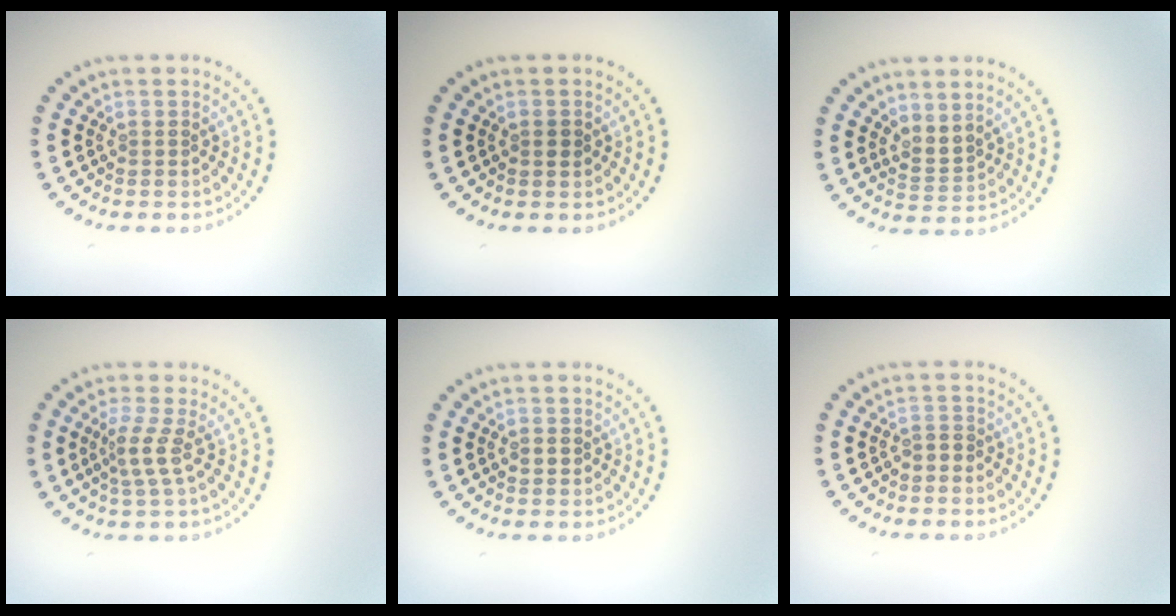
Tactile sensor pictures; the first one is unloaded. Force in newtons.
{"total": 0.8, "press": 0.8, "slide": 0.1}
{"total": 2.1, "press": 1.6, "slide": 1.3}
{"total": 2.2, "press": 1.5, "slide": 1.7}
{"total": 1.2, "press": 1.1, "slide": 0.3}
{"total": 0.8, "press": 0.8, "slide": 0.3}